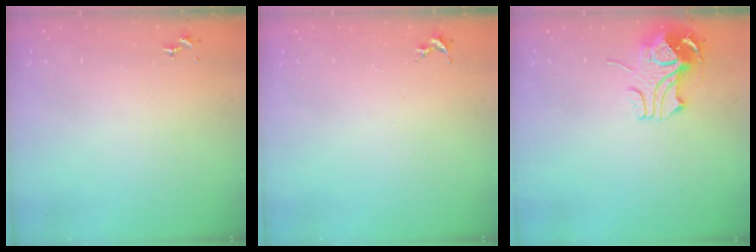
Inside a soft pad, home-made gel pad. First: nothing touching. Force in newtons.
{"total": 0.0}
{"total": 10.3, "press": 10.2, "slide": 0.9}